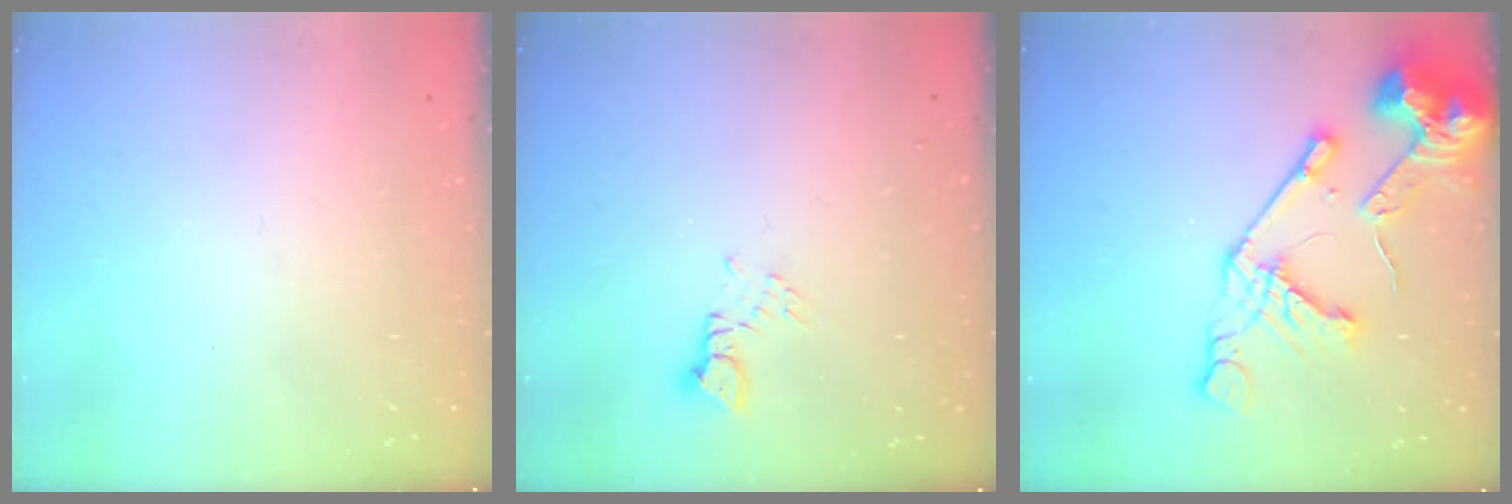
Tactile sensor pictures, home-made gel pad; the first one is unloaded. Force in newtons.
{"total": 2.4, "press": 2.4, "slide": 0.1}
{"total": 18.5, "press": 18.4, "slide": 2.3}